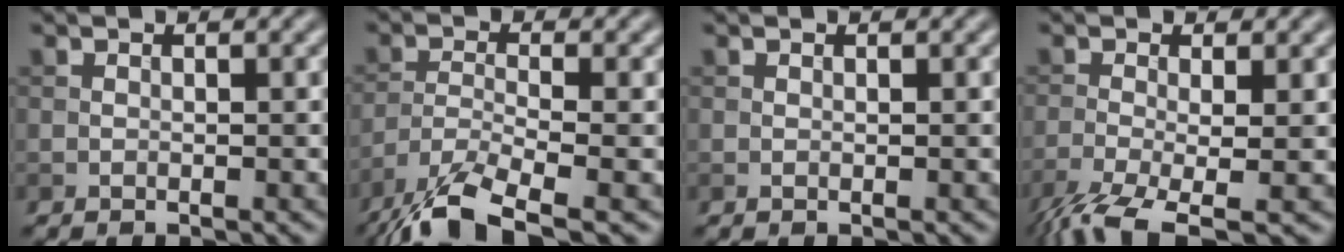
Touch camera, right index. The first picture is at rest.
{"total": 7.5, "force": [-5.5, 1.7, 4.8], "torque": [-0.097, -0.010, -0.112]}
{"total": 0.0}
{"total": 6.4, "force": [-3.6, 1.9, 4.9], "torque": [-0.103, -0.022, -0.072]}